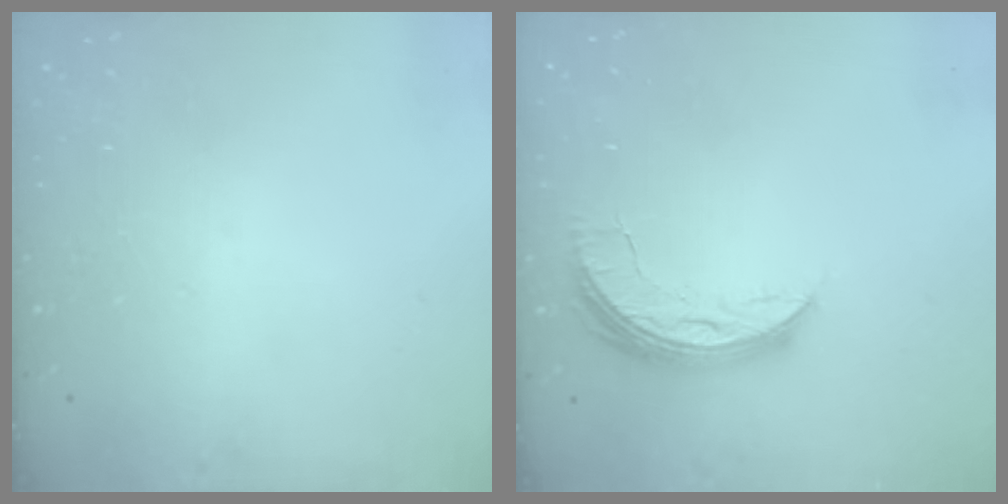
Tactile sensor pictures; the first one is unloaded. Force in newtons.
{"total": 6.7, "press": 6.7, "slide": 0.4}